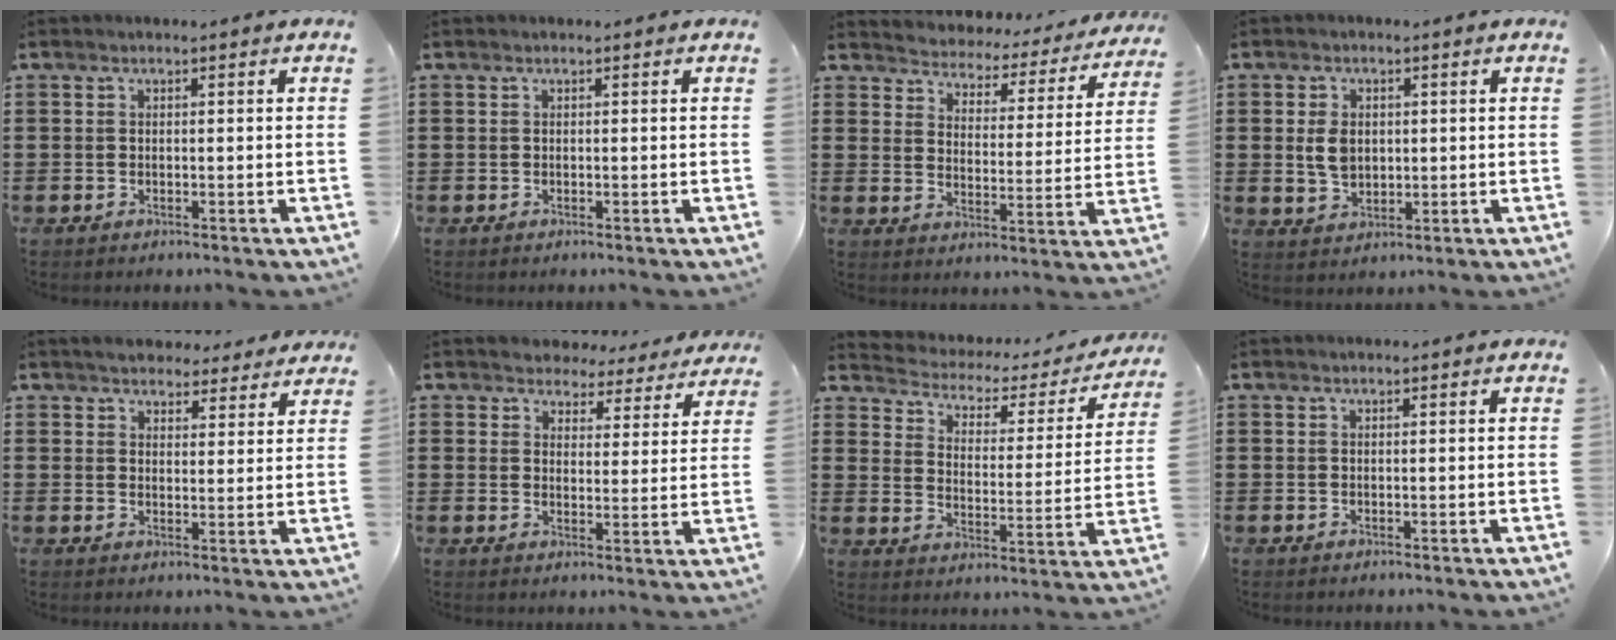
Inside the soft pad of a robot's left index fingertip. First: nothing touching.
{"total": 0.0}
{"total": 2.9, "force": [2.8, 0.6, -0.6], "torque": [-0.013, -0.031, 0.038]}
{"total": 4.1, "force": [0.4, 3.0, 2.9], "torque": [-0.062, 0.004, 0.003]}
{"total": 3.9, "force": [3.9, 0.7, 0.4], "torque": [-0.021, -0.009, 0.072]}
{"total": 4.3, "force": [4.2, 1.2, 0.0], "torque": [-0.015, -0.025, 0.071]}
{"total": 2.4, "force": [1.7, 1.4, 0.8], "torque": [-0.035, -0.016, 0.017]}
{"total": 0.0}